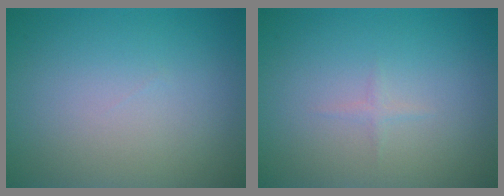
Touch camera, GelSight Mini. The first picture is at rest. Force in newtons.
{"total": 0.6, "press": 0.6, "slide": 0.0}